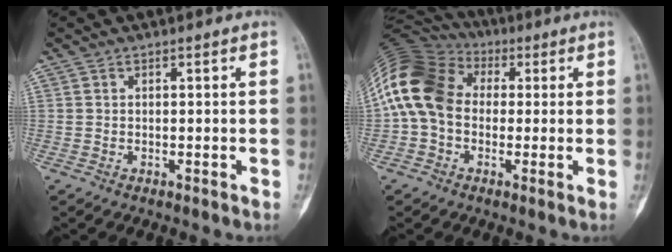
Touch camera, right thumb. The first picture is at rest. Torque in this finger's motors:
{"motor_torque": [1.12, 2.14, 1.07, -0.77, 0.42]}